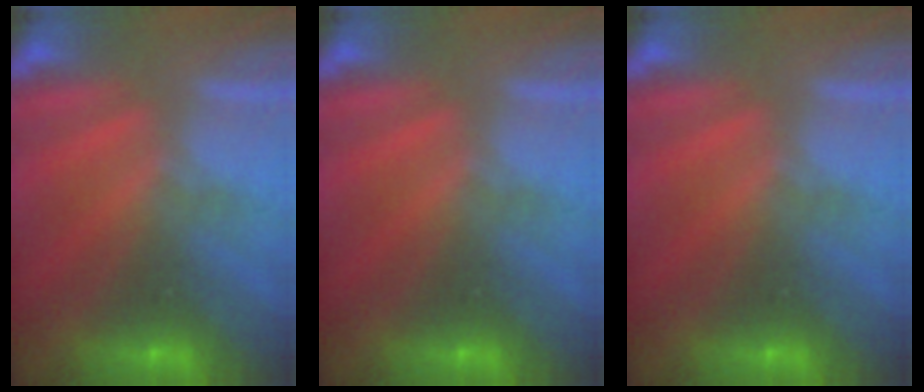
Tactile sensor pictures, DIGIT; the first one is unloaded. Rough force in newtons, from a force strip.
{"total": 0.0}
{"total": 0.0}